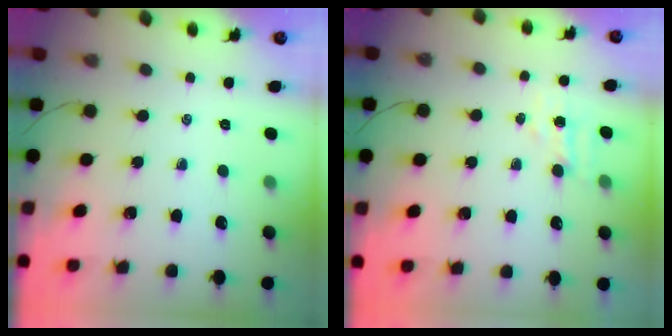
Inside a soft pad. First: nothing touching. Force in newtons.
{"total": 4.3, "press": 4.2, "slide": 0.9}